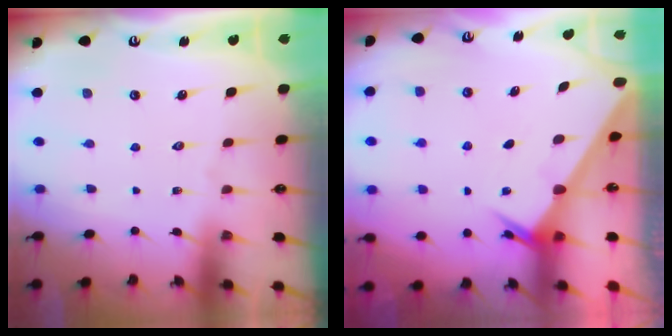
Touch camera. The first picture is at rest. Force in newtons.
{"total": 2.0, "press": 2.0, "slide": 0.1}